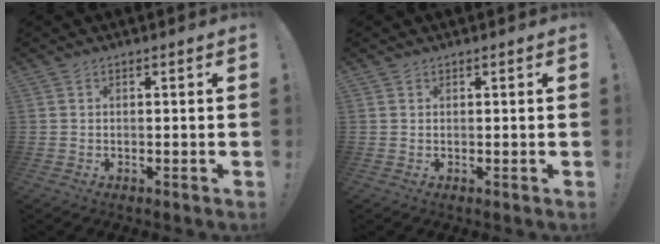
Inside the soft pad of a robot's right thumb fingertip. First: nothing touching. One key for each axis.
{"total": 0.7, "fx": 0.5, "fy": 0.4, "fz": 0.0, "tx": 0.004, "ty": -0.002, "tz": 0.010}